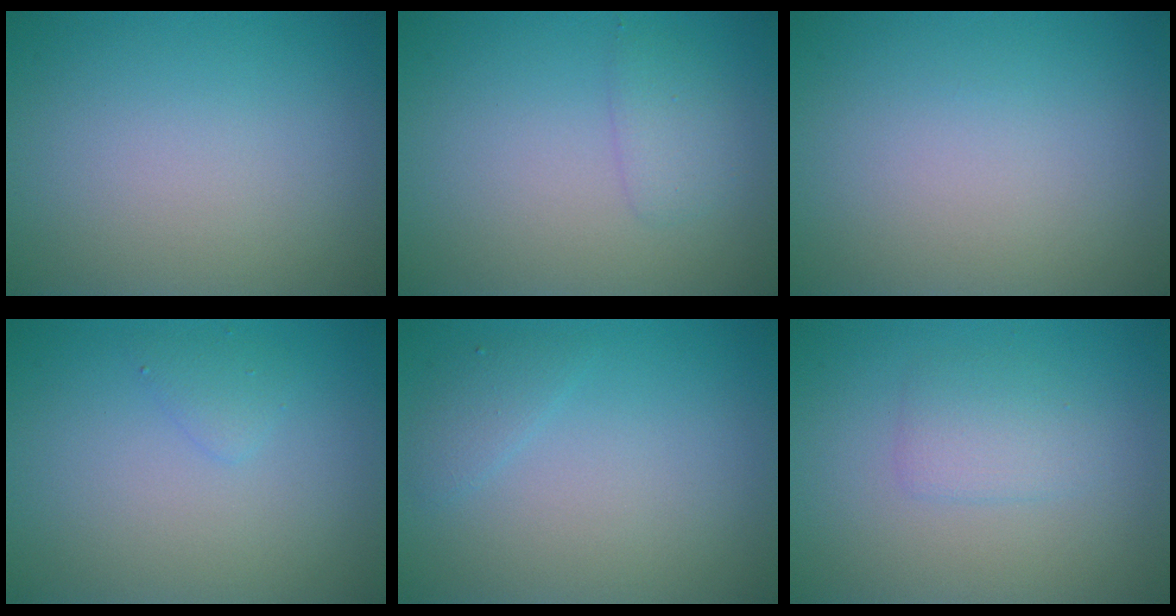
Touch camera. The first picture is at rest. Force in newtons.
{"total": 1.5, "press": 1.5, "slide": 0.1}
{"total": 0.0}
{"total": 1.0, "press": 1.0, "slide": 0.1}
{"total": 1.2, "press": 1.2, "slide": 0.1}
{"total": 1.9, "press": 1.9, "slide": 0.1}